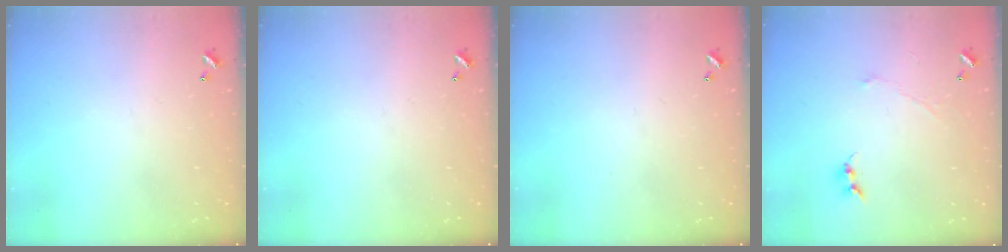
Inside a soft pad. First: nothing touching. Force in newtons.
{"total": 0.0}
{"total": 0.0}
{"total": 0.0}